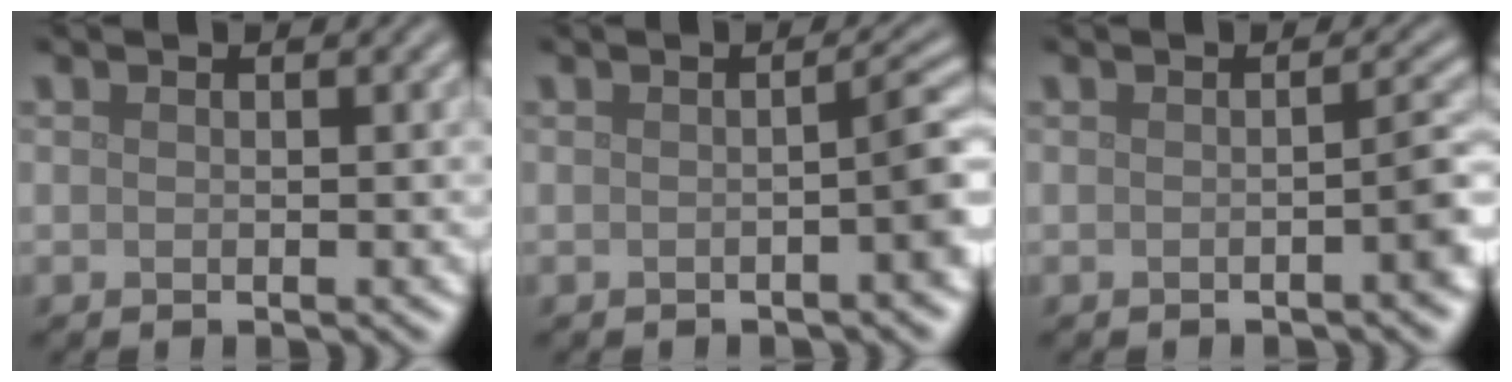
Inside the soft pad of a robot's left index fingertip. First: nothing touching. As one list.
[{"total": 2.5, "force": [-0.5, 0.5, 2.5], "torque": [-0.027, 0.011, -0.011]}, {"total": 1.9, "force": [-0.6, 0.4, 1.8], "torque": [-0.020, 0.006, -0.011]}]